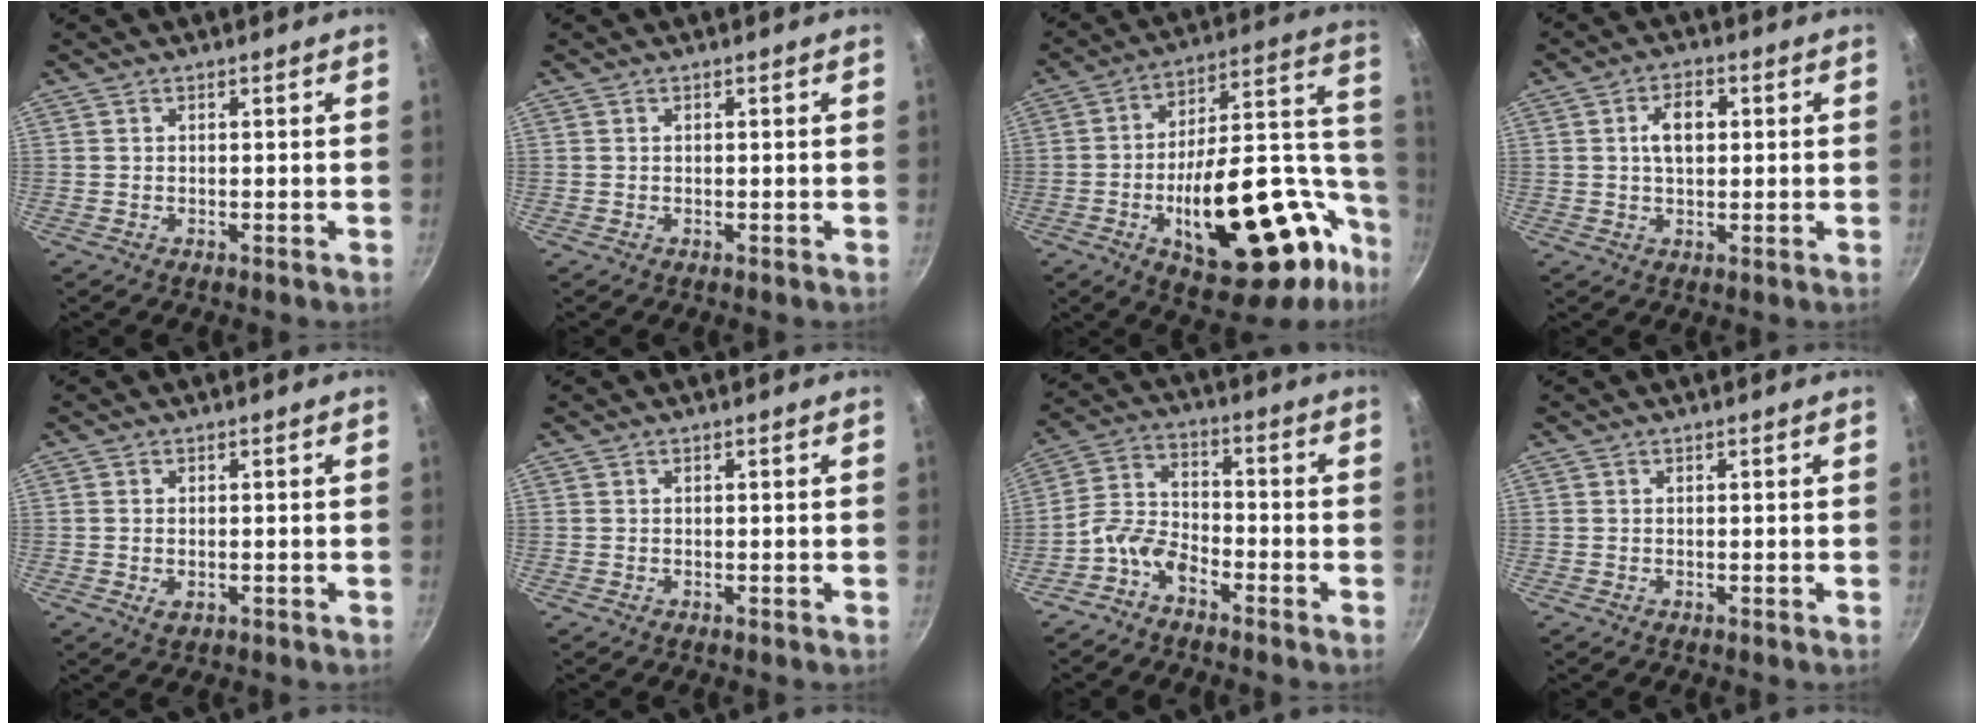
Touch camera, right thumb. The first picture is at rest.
{"total": 0.0}
{"total": 33.5, "force": [-9.9, 16.1, 27.7], "torque": [-0.353, 0.058, -0.129]}
{"total": 5.9, "force": [1.1, 3.5, 4.6], "torque": [-0.062, 0.008, 0.014]}
{"total": 2.1, "force": [-0.4, 1.4, 1.5], "torque": [-0.026, -0.005, -0.005]}
{"total": 0.0}
{"total": 7.1, "force": [-4.6, 3.8, 3.9], "torque": [-0.072, 0.054, -0.103]}
{"total": 0.0}